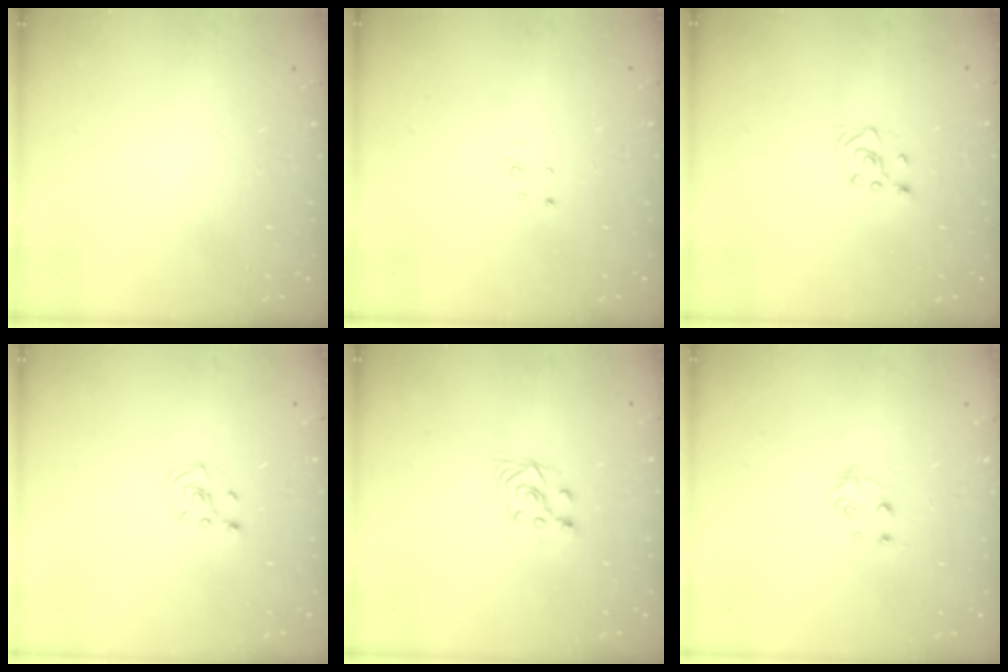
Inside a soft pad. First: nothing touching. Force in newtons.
{"total": 2.7, "press": 2.7, "slide": 0.3}
{"total": 3.4, "press": 3.3, "slide": 0.8}
{"total": 2.3, "press": 2.2, "slide": 0.6}
{"total": 4.1, "press": 3.9, "slide": 1.3}
{"total": 5.3, "press": 5.3, "slide": 0.3}